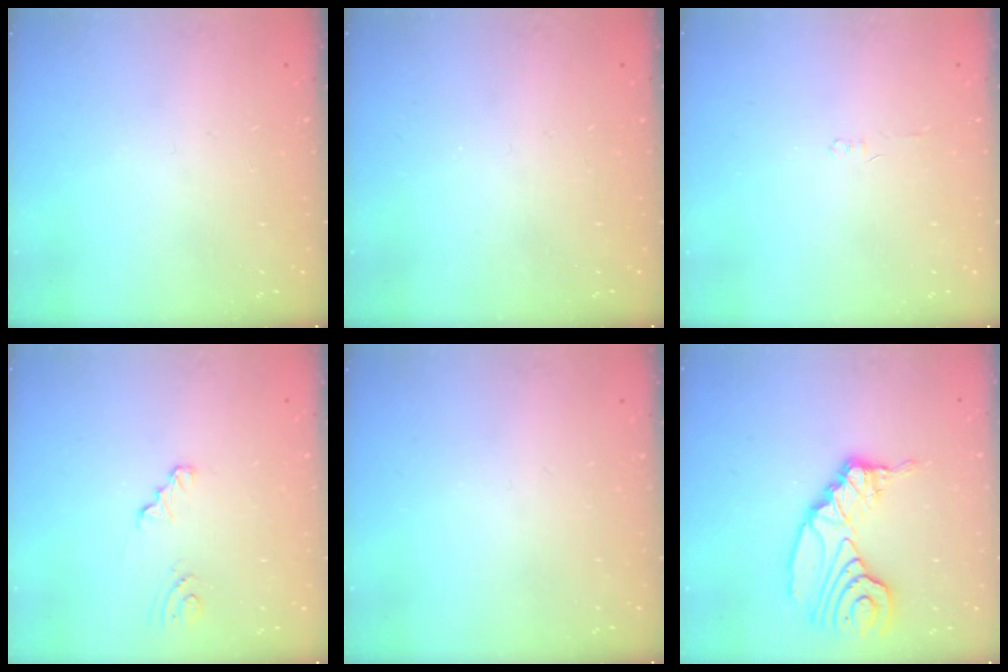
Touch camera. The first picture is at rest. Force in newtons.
{"total": 0.0}
{"total": 1.1, "press": 1.0, "slide": 0.3}
{"total": 2.4, "press": 2.3, "slide": 0.3}
{"total": 0.0}
{"total": 13.7, "press": 13.6, "slide": 1.6}